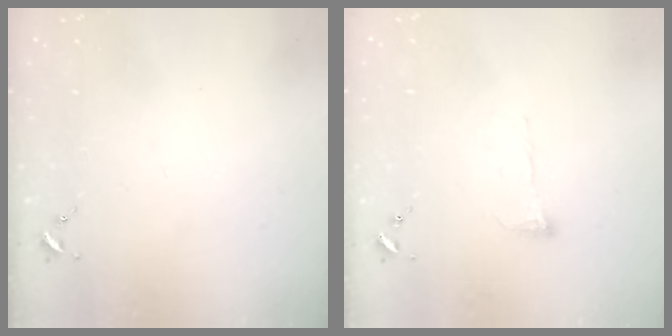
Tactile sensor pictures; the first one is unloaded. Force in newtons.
{"total": 6.9, "press": 6.9, "slide": 0.1}